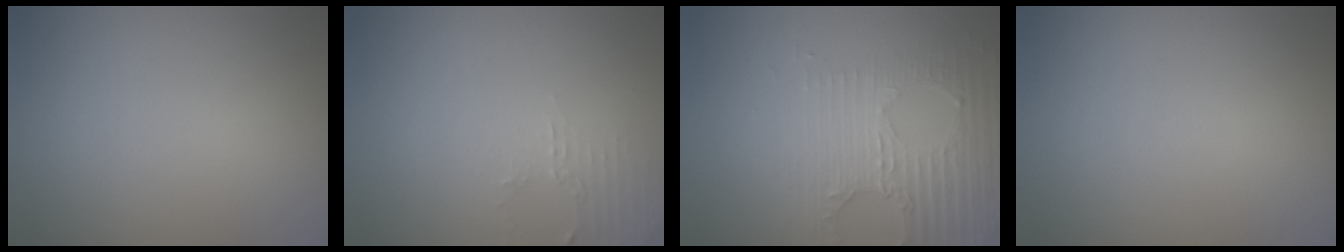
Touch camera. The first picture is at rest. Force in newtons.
{"total": 1.4, "press": 1.4, "slide": 0.4}
{"total": 3.5, "press": 3.4, "slide": 0.8}
{"total": 0.0}